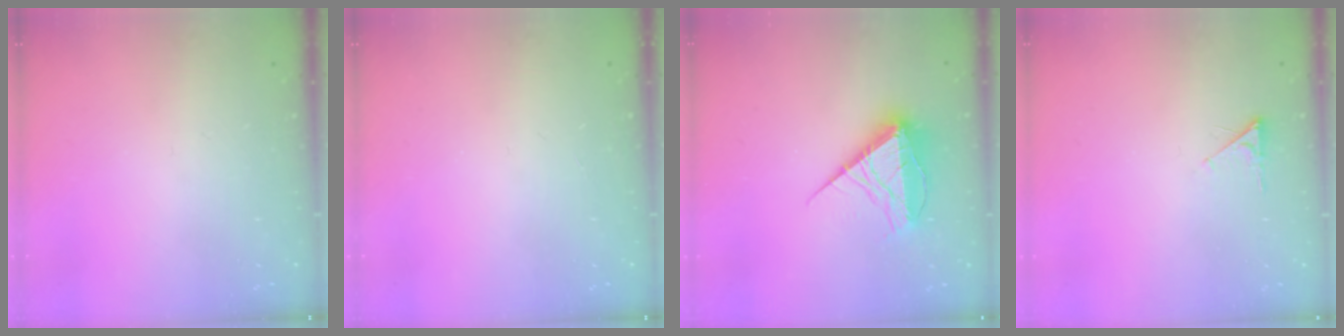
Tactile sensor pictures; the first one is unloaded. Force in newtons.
{"total": 0.0}
{"total": 14.9, "press": 14.9, "slide": 0.5}
{"total": 1.8, "press": 1.7, "slide": 0.3}